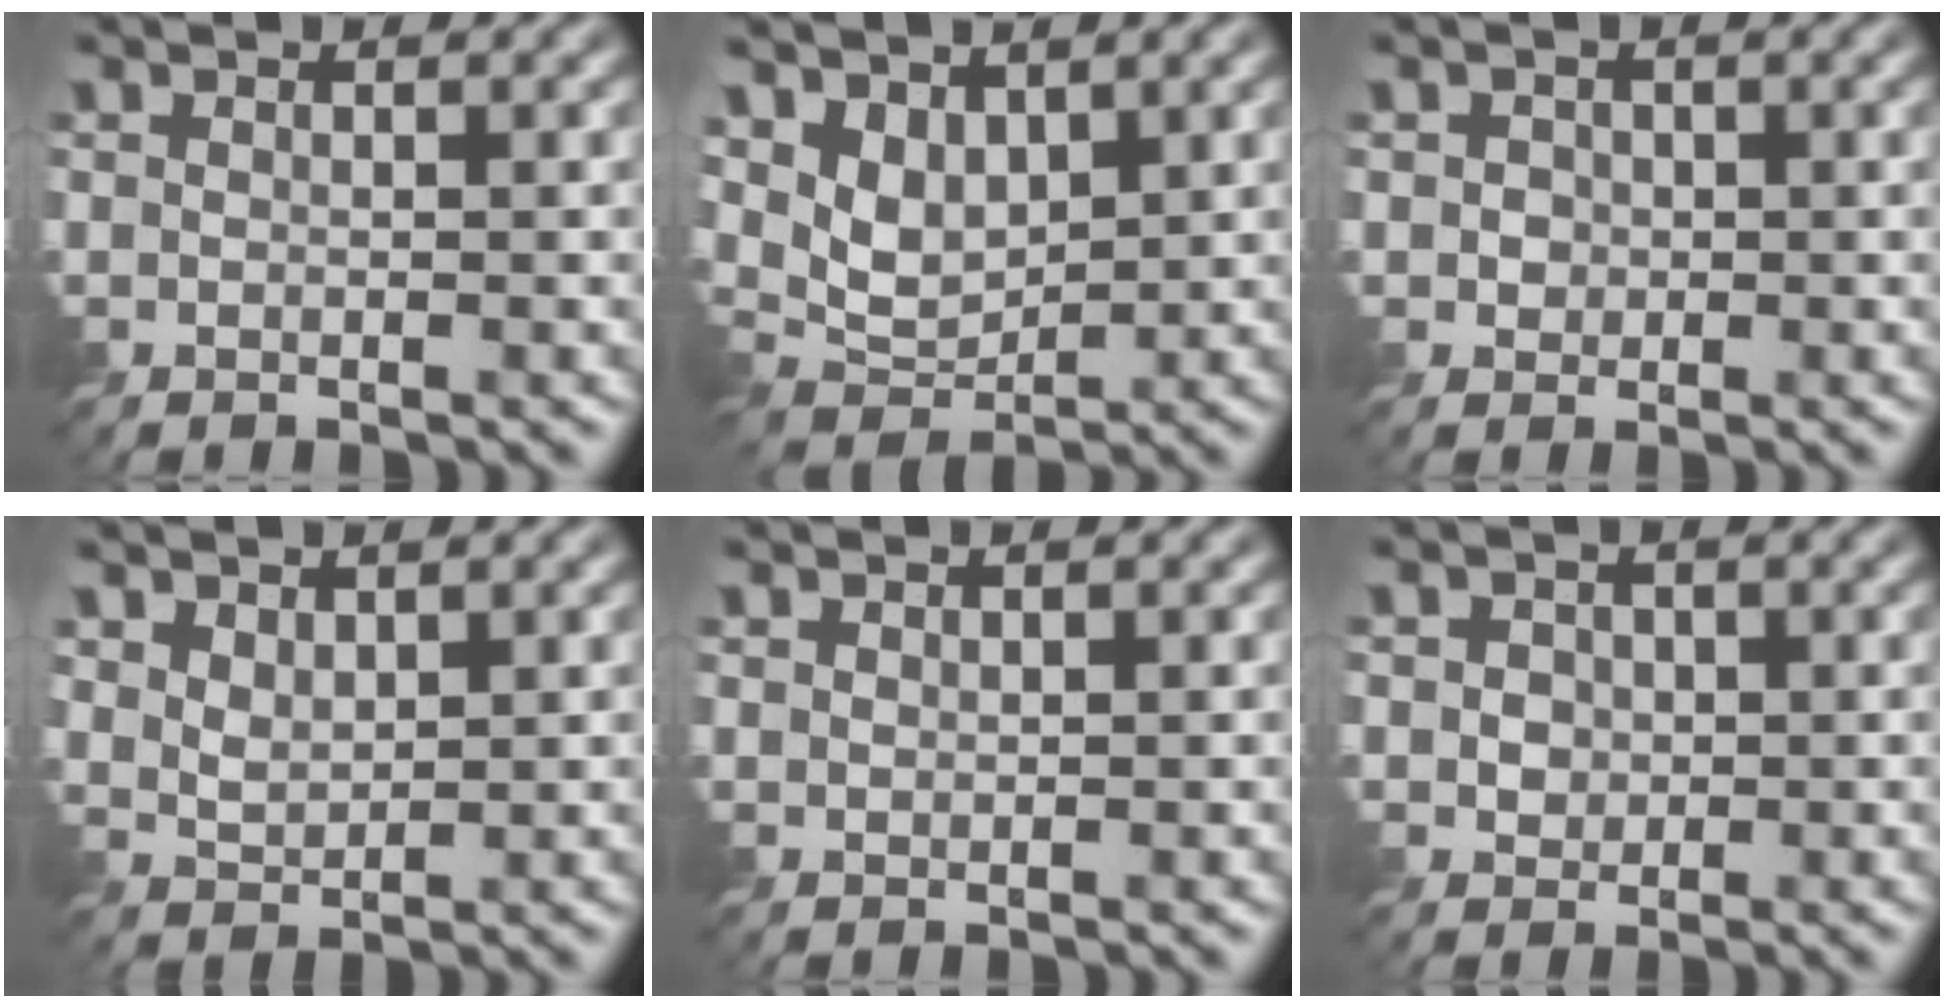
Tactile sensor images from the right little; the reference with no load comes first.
{"total": 4.6, "force": [2.1, 2.9, 3.0], "torque": [-0.066, -0.004, 0.031]}
{"total": 1.5, "force": [0.0, 1.4, 0.4], "torque": [-0.014, -0.001, 0.006]}
{"total": 2.1, "force": [1.2, 1.3, 1.2], "torque": [-0.028, -0.001, 0.024]}
{"total": 0.6, "force": [0.5, 0.2, 0.1], "torque": [-0.002, 0.002, 0.012]}
{"total": 2.0, "force": [0.2, 1.8, 0.8], "torque": [-0.030, 0.003, 0.015]}